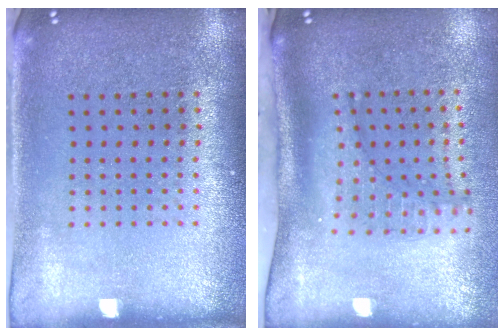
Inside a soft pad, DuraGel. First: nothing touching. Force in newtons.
{"total": 1.8, "press": 1.4, "slide": 1.1}